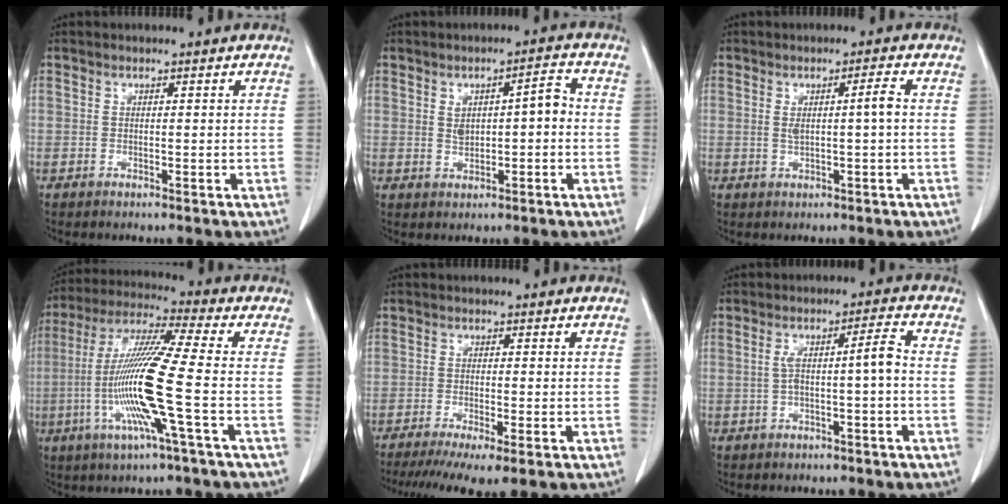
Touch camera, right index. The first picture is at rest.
{"total": 5.0, "force": [0.3, 1.9, 4.6], "torque": [-0.075, 0.022, 0.010]}
{"total": 3.2, "force": [0.3, -0.1, 3.2], "torque": [-0.057, 0.003, 0.009]}
{"total": 15.0, "force": [-3.3, -1.1, 14.6], "torque": [-0.298, -0.009, -0.077]}
{"total": 8.3, "force": [-5.9, 0.8, 5.8], "torque": [-0.087, -0.019, -0.095]}
{"total": 4.7, "force": [-0.6, 0.3, 4.6], "torque": [-0.083, 0.024, -0.004]}